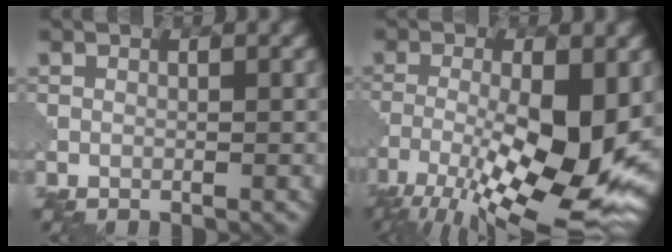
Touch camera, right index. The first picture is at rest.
{"total": 13.6, "force": [-5.0, 4.1, 12.0], "torque": [-0.218, -0.025, -0.082]}